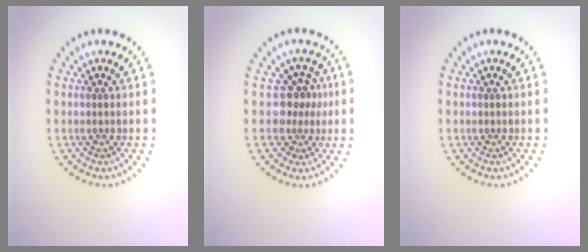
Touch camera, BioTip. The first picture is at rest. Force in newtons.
{"total": 2.8, "press": 2.0, "slide": 2.0}
{"total": 0.0}